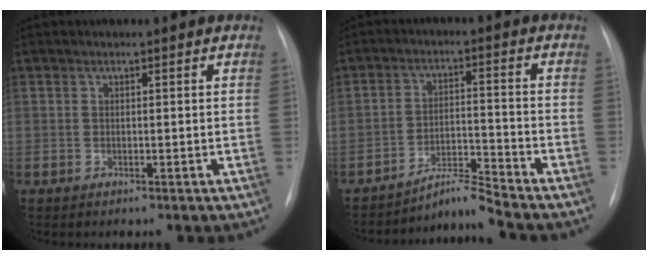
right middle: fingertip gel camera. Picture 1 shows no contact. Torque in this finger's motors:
{"motor_torque": [-0.10, -0.20, -0.07, -0.01]}